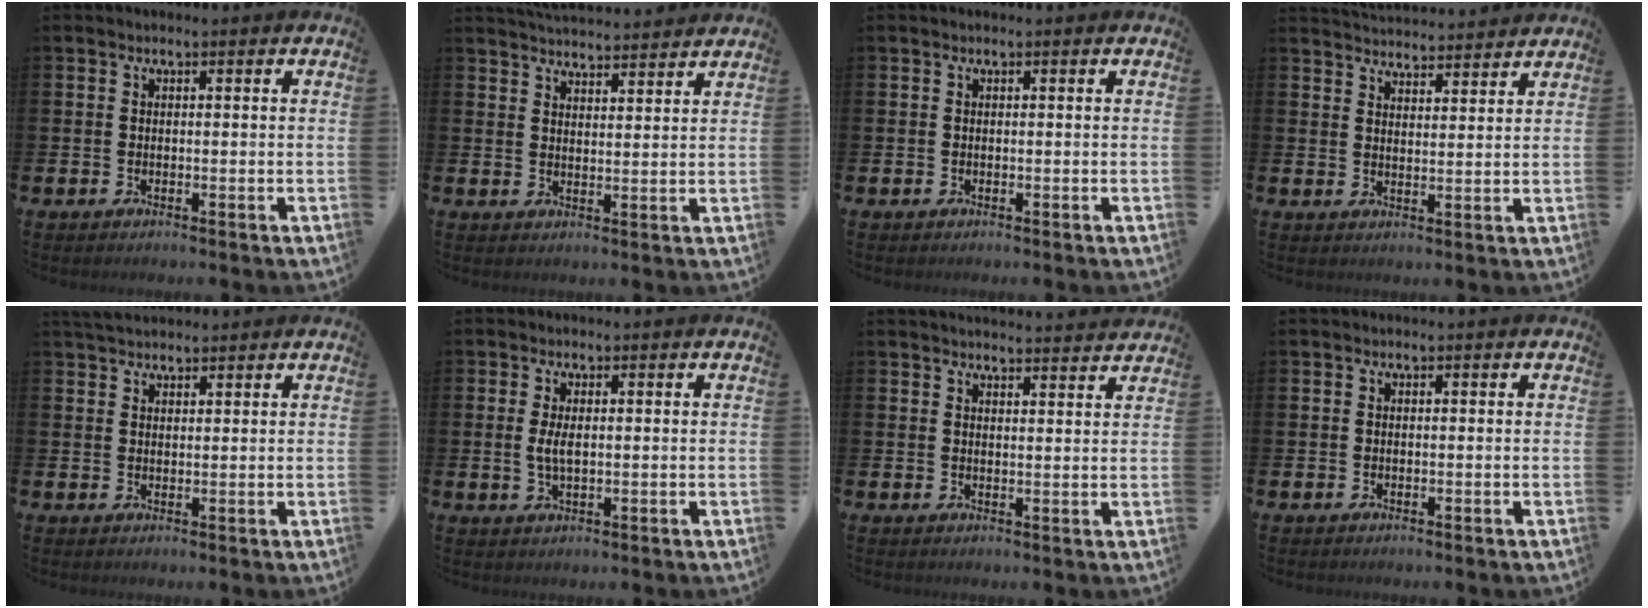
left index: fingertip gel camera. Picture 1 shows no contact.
{"total": 4.1, "force": [4.1, 0.2, 0.2], "torque": [-0.011, -0.026, 0.074]}
{"total": 0.0}
{"total": 3.9, "force": [3.9, 0.2, -0.3], "torque": [-0.003, -0.028, 0.070]}
{"total": 3.0, "force": [2.8, 0.8, 0.7], "torque": [-0.011, -0.008, 0.052]}
{"total": 2.6, "force": [0.3, 1.0, 2.4], "torque": [-0.046, 0.004, 0.004]}
{"total": 2.9, "force": [2.9, -0.2, 0.0], "torque": [0.005, -0.023, 0.049]}
{"total": 0.0}